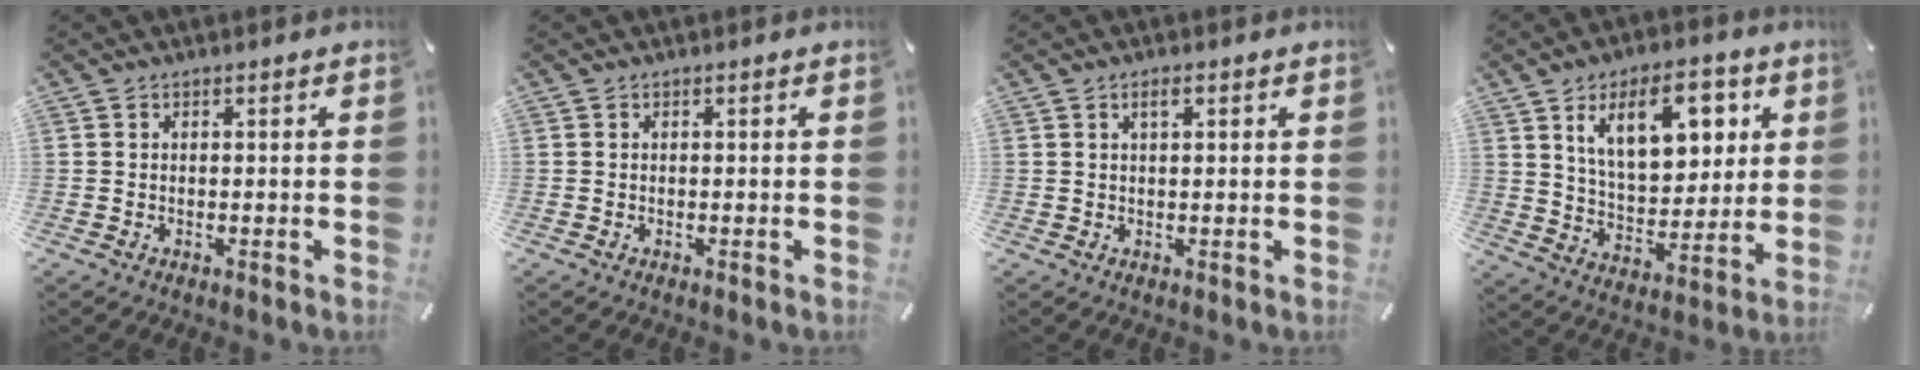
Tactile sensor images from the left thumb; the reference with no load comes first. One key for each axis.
{"total": 0.0}
{"total": 2.2, "fx": 1.0, "fy": 0.7, "fz": 1.8, "tx": -0.038, "ty": 0.004, "tz": 0.015}
{"total": 15.9, "fx": 7.5, "fy": 8.8, "fz": 10.9, "tx": -0.177, "ty": -0.010, "tz": 0.131}